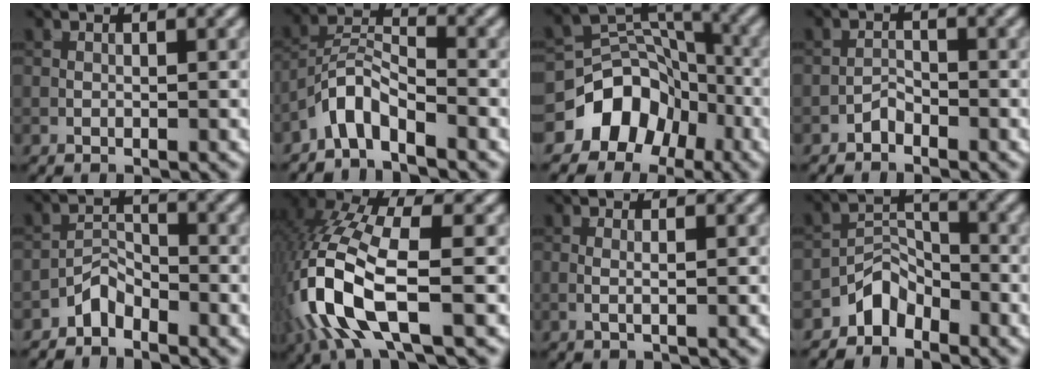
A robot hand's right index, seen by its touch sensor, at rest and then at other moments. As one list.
[{"total": 3.6, "force": [-3.0, 1.0, 1.8], "torque": [-0.034, 0.013, -0.065]}, {"total": 7.1, "force": [-3.8, 5.5, 2.5], "torque": [-0.022, 0.005, -0.076]}, {"total": 1.1, "force": [-1.0, 0.4, 0.2], "torque": [-0.003, 0.007, -0.021]}, {"total": 2.2, "force": [-1.9, 0.8, 0.6], "torque": [-0.008, 0.013, -0.040]}, {"total": 10.2, "force": [-3.3, 4.3, 8.6], "torque": [-0.201, 0.000, -0.069]}, {"total": 1.1, "force": [0.0, 0.3, 1.1], "torque": [-0.018, 0.001, -0.005]}, {"total": 2.9, "force": [-2.4, 1.5, 0.7], "torque": [-0.006, 0.016, -0.046]}]